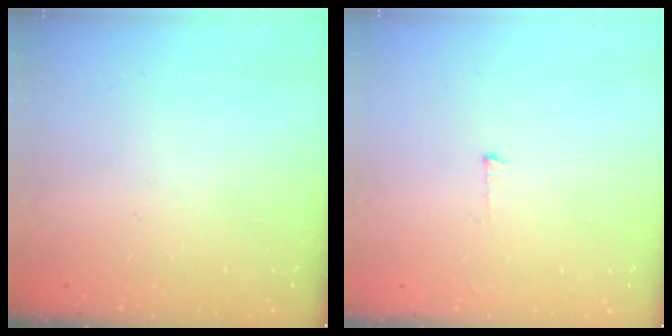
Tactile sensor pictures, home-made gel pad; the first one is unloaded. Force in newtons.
{"total": 3.0, "press": 3.0, "slide": 0.3}